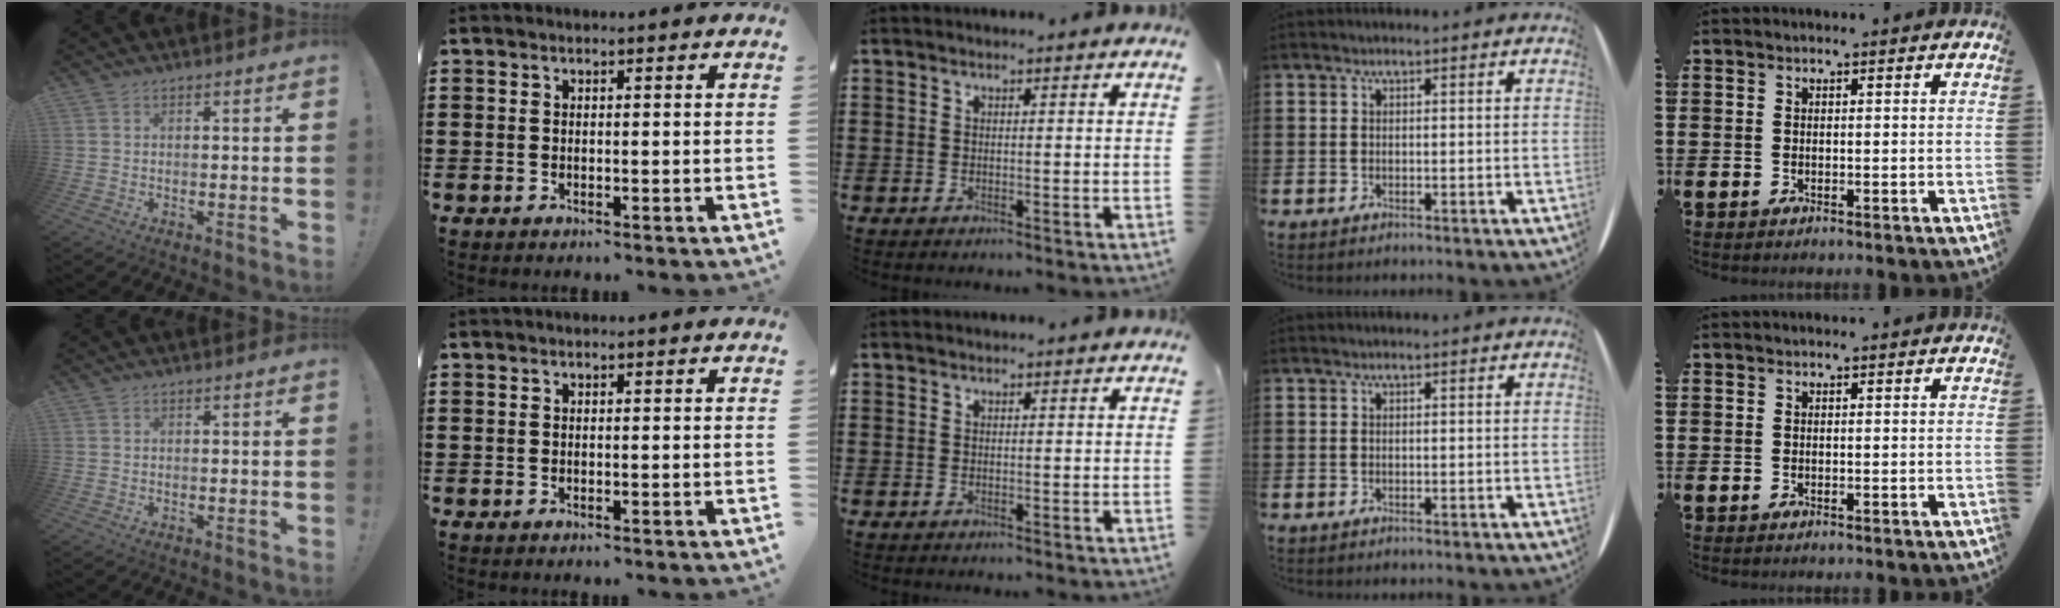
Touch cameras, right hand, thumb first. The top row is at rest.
{}